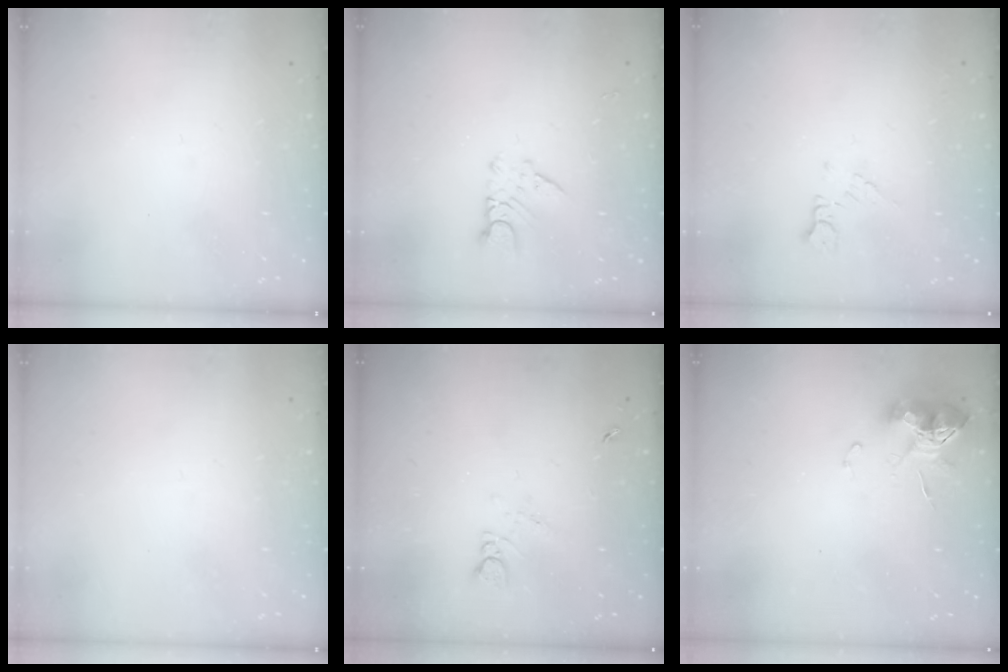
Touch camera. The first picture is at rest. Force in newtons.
{"total": 2.8, "press": 2.8, "slide": 0.3}
{"total": 7.0, "press": 6.9, "slide": 0.8}
{"total": 0.0}
{"total": 4.3, "press": 4.2, "slide": 0.6}
{"total": 9.9, "press": 9.9, "slide": 0.8}